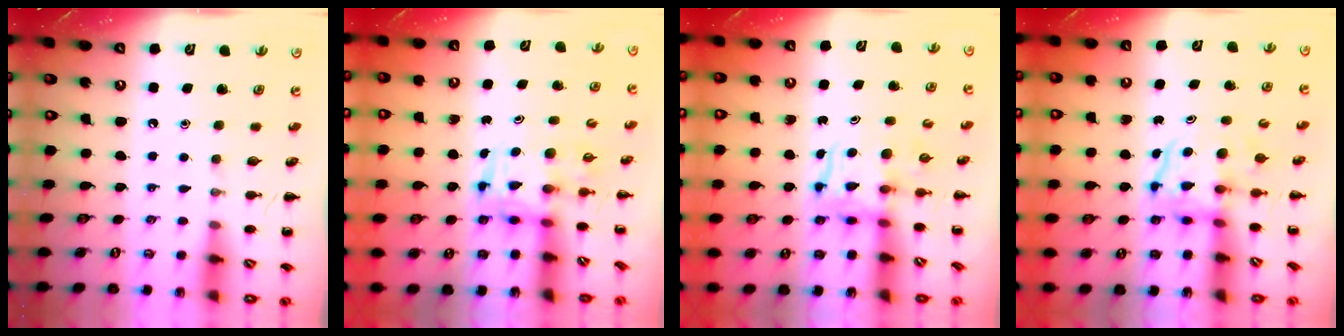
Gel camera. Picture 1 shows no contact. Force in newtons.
{"total": 3.6, "press": 3.5, "slide": 0.6}
{"total": 3.3, "press": 3.3, "slide": 0.2}
{"total": 3.8, "press": 3.7, "slide": 0.6}